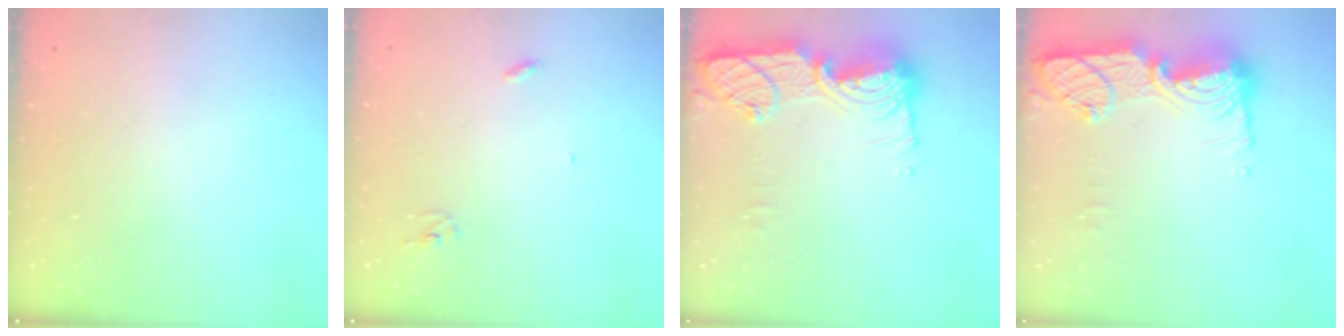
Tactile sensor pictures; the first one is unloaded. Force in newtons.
{"total": 2.8, "press": 2.8, "slide": 0.2}
{"total": 16.5, "press": 16.4, "slide": 1.2}
{"total": 16.5, "press": 16.4, "slide": 1.2}